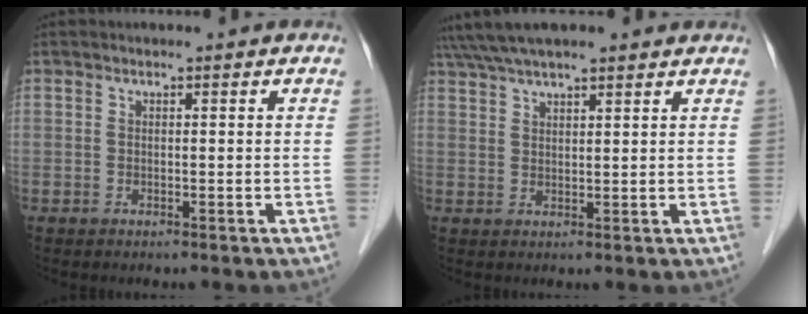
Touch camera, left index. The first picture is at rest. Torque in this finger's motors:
{"motor_torque": [0.58, -0.75, 0.99, 0.21]}